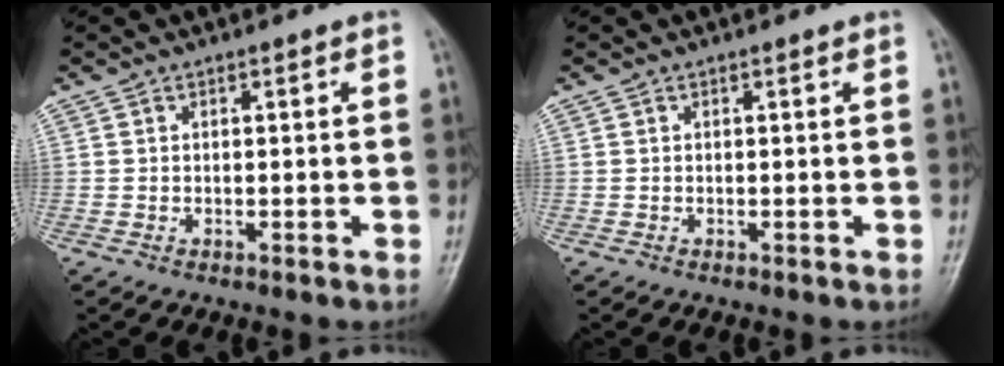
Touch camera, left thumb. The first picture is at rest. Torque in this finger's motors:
{"motor_torque": [-0.01, 0.02, -0.05, -0.08, 0.00]}